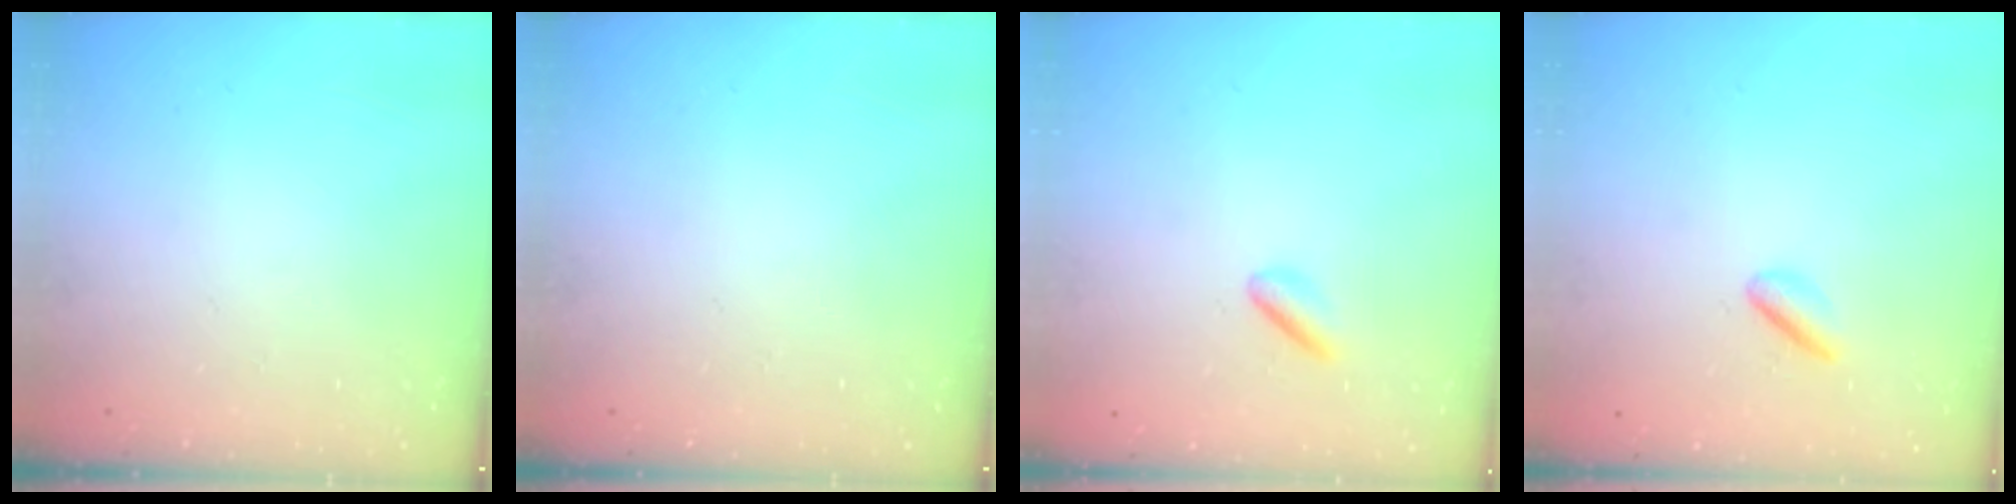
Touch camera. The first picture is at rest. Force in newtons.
{"total": 0.0}
{"total": 2.4, "press": 2.2, "slide": 1.0}
{"total": 2.8, "press": 2.6, "slide": 1.0}